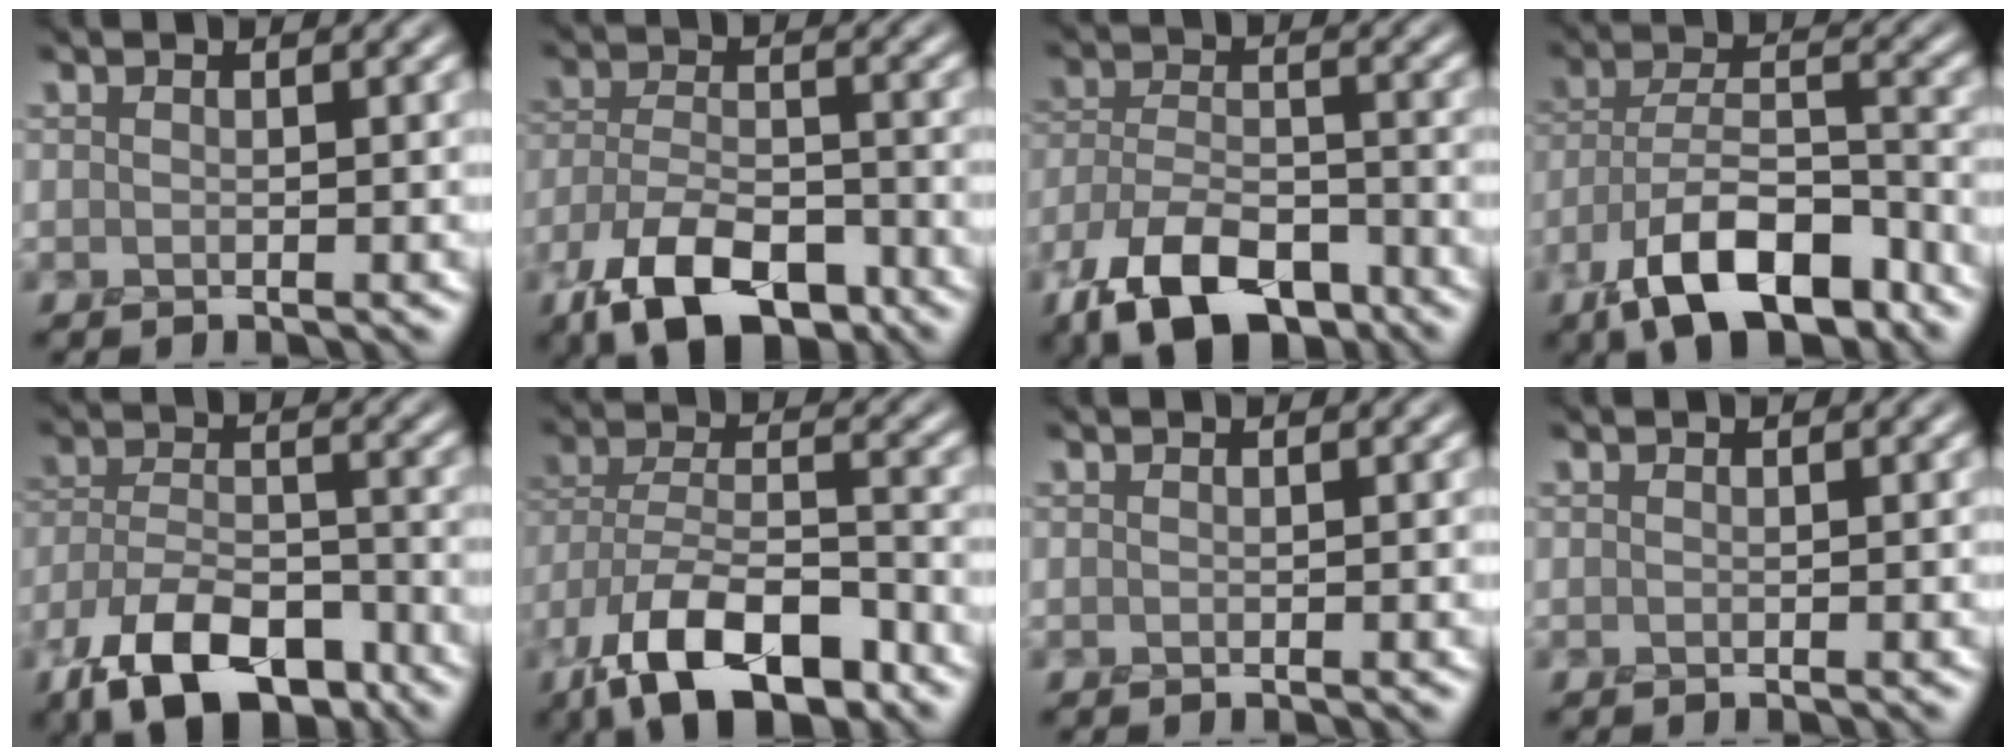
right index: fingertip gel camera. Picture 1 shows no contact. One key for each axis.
{"total": 8.2, "fx": -5.5, "fy": 3.6, "fz": 4.9, "tx": -0.092, "ty": -0.012, "tz": -0.104}
{"total": 8.5, "fx": -5.9, "fy": 3.7, "fz": 4.8, "tx": -0.088, "ty": -0.015, "tz": -0.113}
{"total": 9.7, "fx": -6.2, "fy": 3.7, "fz": 6.5, "tx": -0.110, "ty": -0.004, "tz": -0.117}
{"total": 9.2, "fx": -6.4, "fy": 4.0, "fz": 5.3, "tx": -0.095, "ty": -0.018, "tz": -0.118}
{"total": 10.9, "fx": -7.1, "fy": 4.2, "fz": 7.0, "tx": -0.128, "ty": -0.009, "tz": -0.137}
{"total": 0.0}
{"total": 0.0}